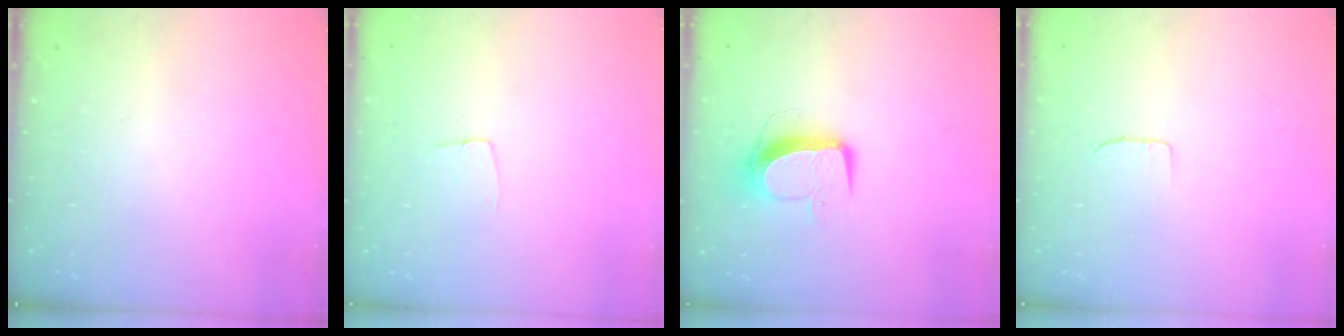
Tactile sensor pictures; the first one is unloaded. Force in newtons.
{"total": 3.4, "press": 3.4, "slide": 0.2}
{"total": 9.9, "press": 9.8, "slide": 1.0}
{"total": 4.4, "press": 4.3, "slide": 0.4}